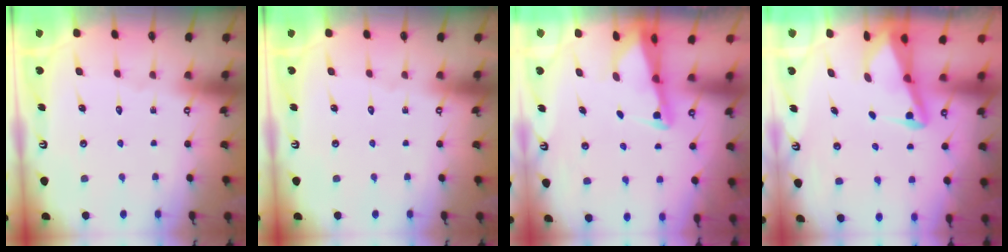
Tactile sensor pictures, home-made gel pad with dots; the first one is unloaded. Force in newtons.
{"total": 0.0}
{"total": 2.6, "press": 2.6, "slide": 0.2}
{"total": 3.1, "press": 3.0, "slide": 0.7}